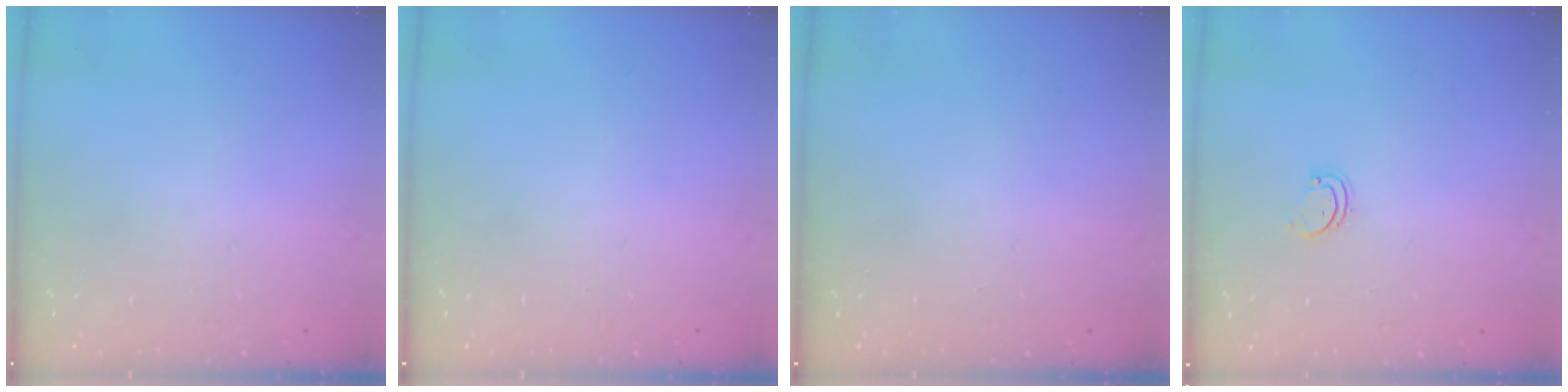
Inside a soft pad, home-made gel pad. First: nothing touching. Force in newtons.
{"total": 0.0}
{"total": 0.0}
{"total": 1.7, "press": 1.7, "slide": 0.3}